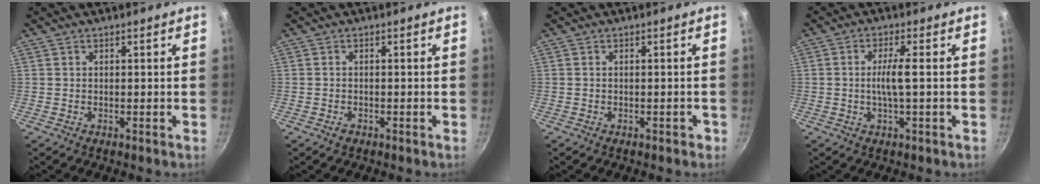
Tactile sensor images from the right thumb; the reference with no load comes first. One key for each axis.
{"total": 1.1, "fx": -0.7, "fy": 0.6, "fz": 0.5, "tx": -0.011, "ty": 0.003, "tz": -0.014}
{"total": 1.1, "fx": -0.6, "fy": 0.7, "fz": 0.7, "tx": -0.001, "ty": 0.014, "tz": -0.002}
{"total": 4.5, "fx": -0.3, "fy": 0.5, "fz": 4.5, "tx": -0.091, "ty": 0.009, "tz": -0.005}